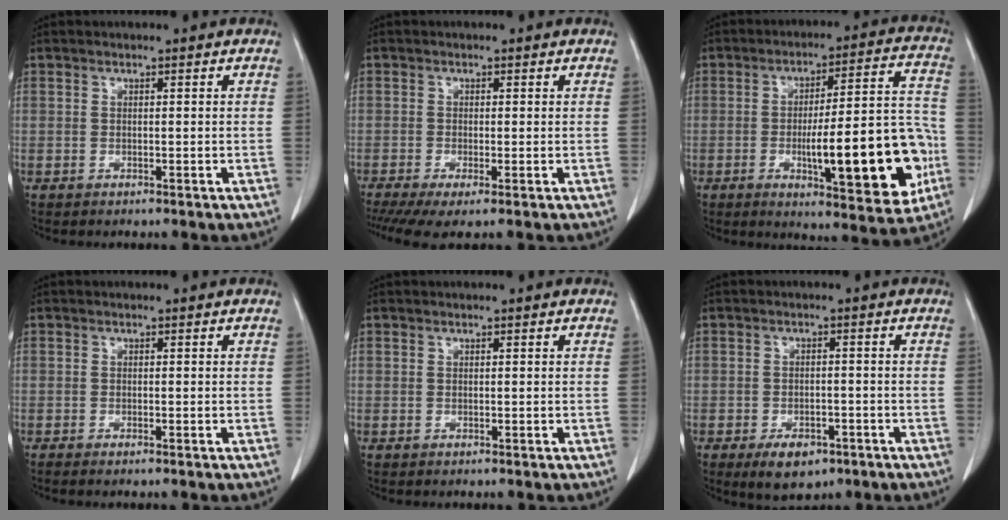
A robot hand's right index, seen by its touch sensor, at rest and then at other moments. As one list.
[{"total": 4.9, "force": [-3.0, 1.0, 3.7], "torque": [-0.059, -0.014, -0.052]}, {"total": 19.8, "force": [-4.9, 4.2, 18.7], "torque": [-0.227, 0.020, -0.057]}, {"total": 1.2, "force": [-1.0, 0.0, 0.7], "torque": [-0.010, -0.001, -0.013]}, {"total": 0.0}, {"total": 5.7, "force": [-3.4, 3.1, 3.3], "torque": [-0.051, -0.001, -0.046]}]